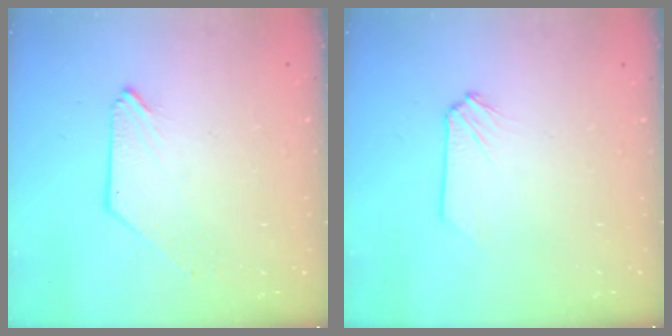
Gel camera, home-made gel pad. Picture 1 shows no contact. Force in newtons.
{"total": 0.0}